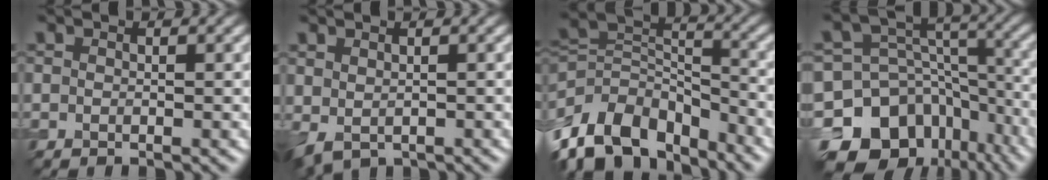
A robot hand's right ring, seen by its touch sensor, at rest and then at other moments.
{"total": 1.7, "force": [0.0, 1.2, 1.2], "torque": [-0.031, -0.008, 0.009]}
{"total": 12.0, "force": [-7.6, 7.0, 6.1], "torque": [-0.128, 0.012, -0.146]}
{"total": 15.8, "force": [-10.3, 10.9, 5.0], "torque": [-0.126, -0.007, -0.141]}